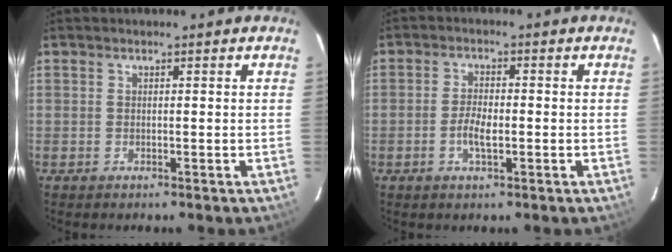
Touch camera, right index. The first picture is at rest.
{"total": 3.6, "force": [-1.1, 1.3, 3.2], "torque": [-0.065, -0.001, -0.021]}